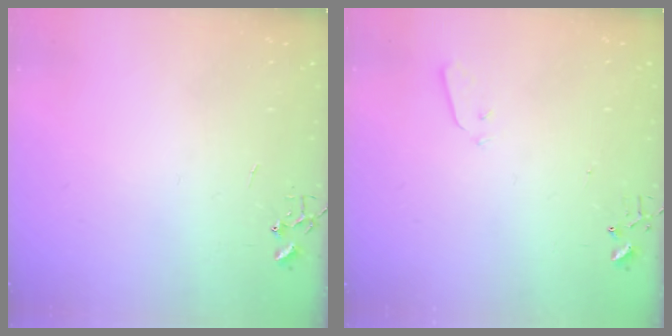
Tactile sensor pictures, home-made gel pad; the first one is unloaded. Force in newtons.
{"total": 2.9, "press": 2.8, "slide": 0.8}